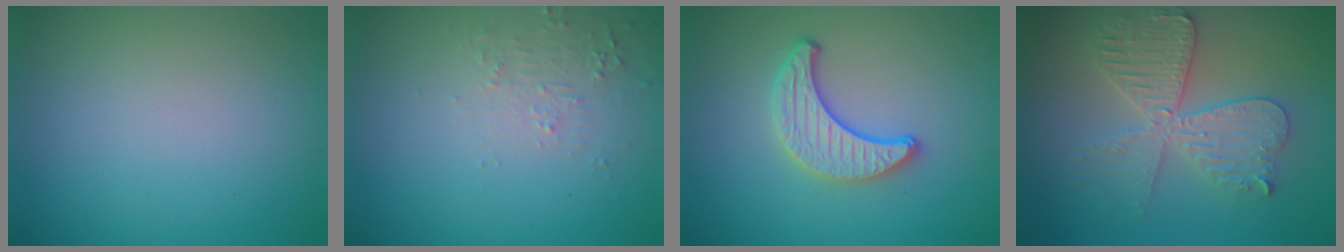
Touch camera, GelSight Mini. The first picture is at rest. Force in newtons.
{"total": 2.1, "press": 2.0, "slide": 0.5}
{"total": 3.5, "press": 3.2, "slide": 1.5}
{"total": 4.8, "press": 4.7, "slide": 0.7}